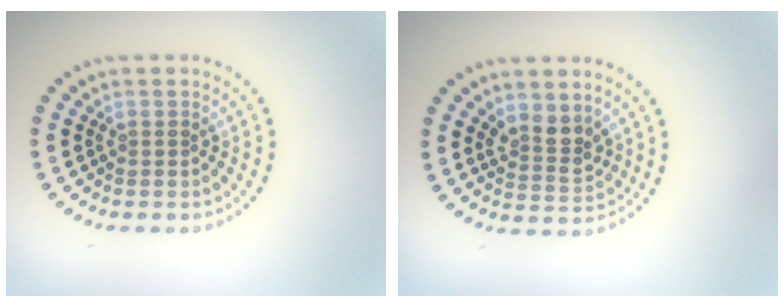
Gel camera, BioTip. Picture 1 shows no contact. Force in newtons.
{"total": 2.7, "press": 2.4, "slide": 1.2}